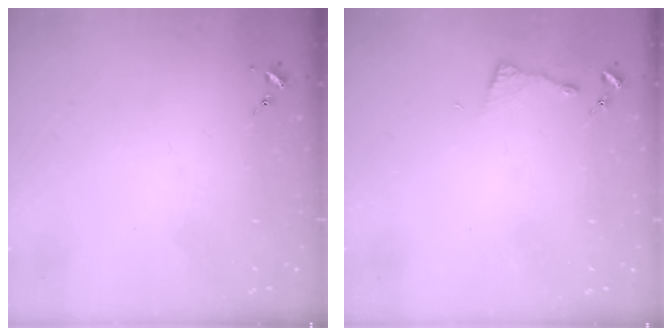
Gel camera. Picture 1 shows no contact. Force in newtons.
{"total": 4.2, "press": 4.2, "slide": 0.5}